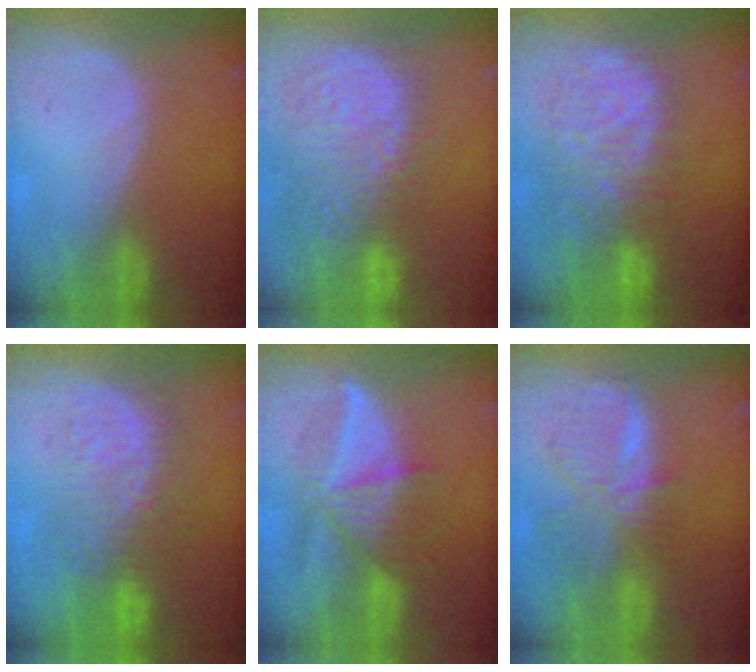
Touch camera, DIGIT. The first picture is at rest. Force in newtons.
{"total": 15.3, "press": 12.5, "slide": 8.8}
{"total": 12.1, "press": 9.9, "slide": 6.9}
{"total": 8.9, "press": 8.8, "slide": 1.5}
{"total": 7.3, "press": 7.2, "slide": 1.2}
{"total": 8.7, "press": 7.5, "slide": 4.3}